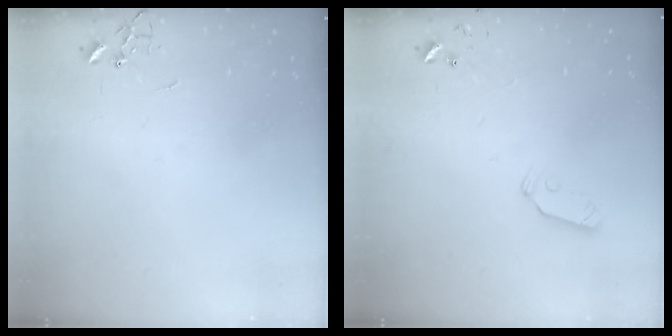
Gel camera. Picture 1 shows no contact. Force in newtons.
{"total": 5.3, "press": 5.3, "slide": 0.1}